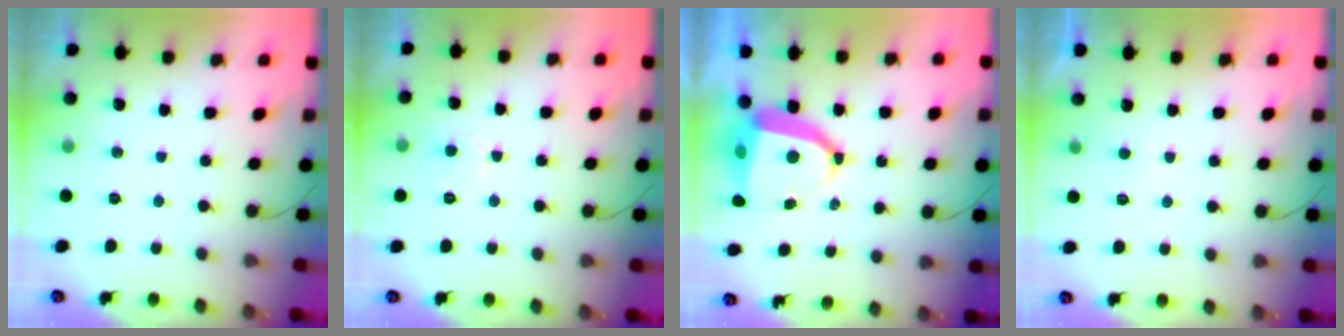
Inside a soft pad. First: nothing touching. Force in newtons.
{"total": 5.4, "press": 5.4, "slide": 0.3}
{"total": 9.6, "press": 9.6, "slide": 1.0}
{"total": 2.5, "press": 2.5, "slide": 0.3}